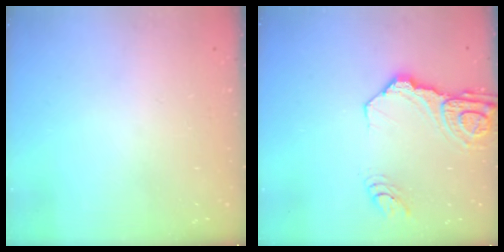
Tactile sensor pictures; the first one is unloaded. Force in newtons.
{"total": 13.5, "press": 13.4, "slide": 1.4}